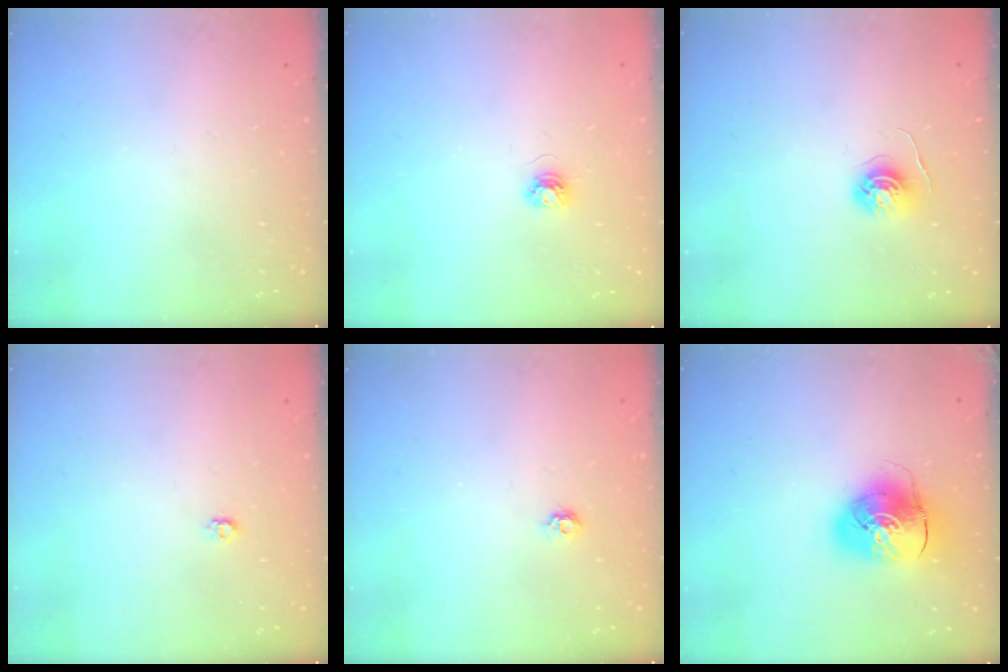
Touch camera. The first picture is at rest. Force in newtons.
{"total": 3.4, "press": 3.4, "slide": 0.4}
{"total": 5.3, "press": 5.3, "slide": 0.5}
{"total": 3.7, "press": 3.7, "slide": 0.4}
{"total": 4.6, "press": 4.6, "slide": 0.7}
{"total": 11.2, "press": 11.0, "slide": 1.9}